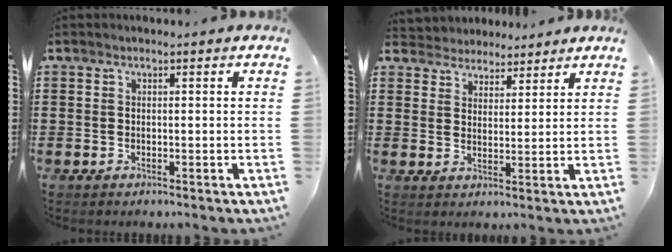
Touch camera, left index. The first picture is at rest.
{"total": 3.8, "force": [3.5, 1.4, -0.5], "torque": [-0.009, -0.008, 0.065]}